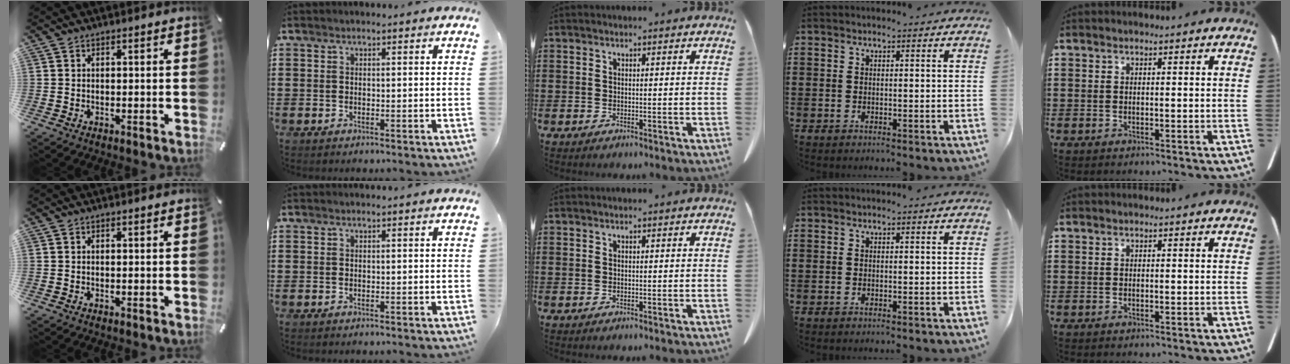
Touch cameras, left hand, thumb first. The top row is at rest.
{}